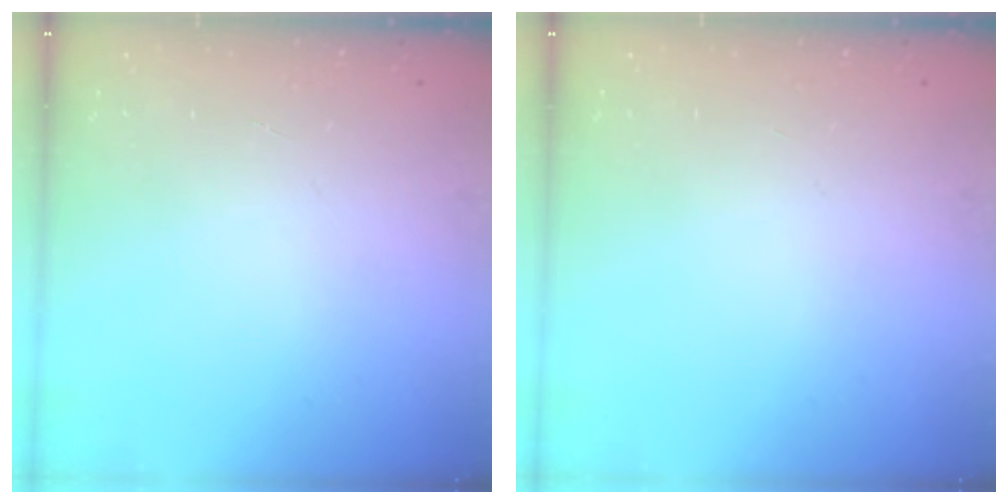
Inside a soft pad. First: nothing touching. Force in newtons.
{"total": 0.0}